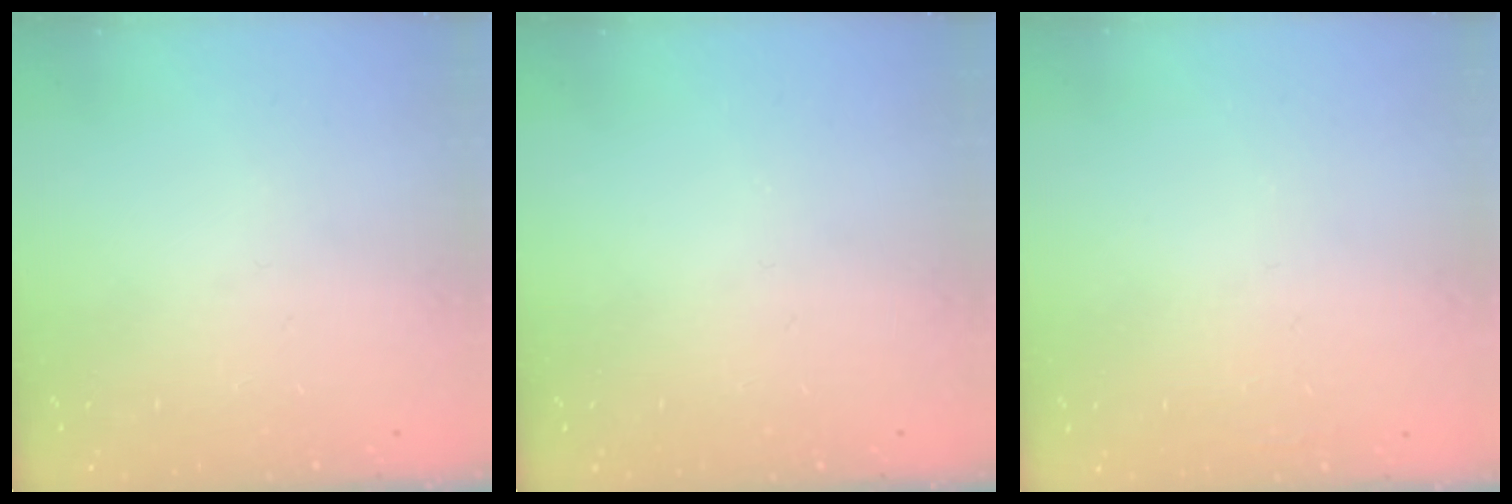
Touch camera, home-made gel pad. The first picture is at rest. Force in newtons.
{"total": 0.0}
{"total": 1.8, "press": 1.7, "slide": 0.4}